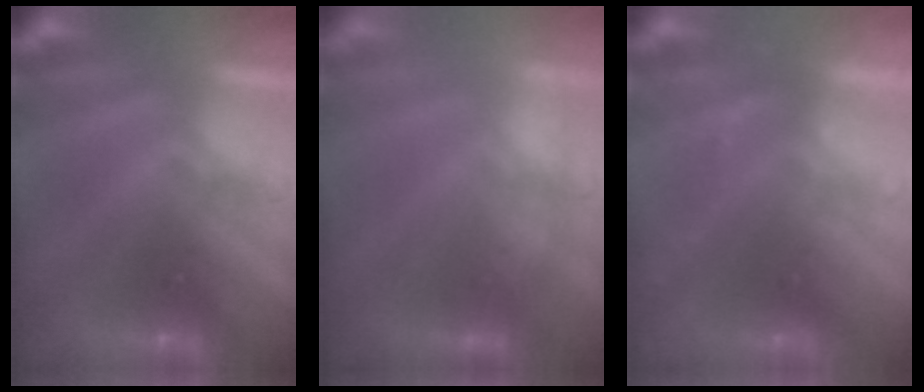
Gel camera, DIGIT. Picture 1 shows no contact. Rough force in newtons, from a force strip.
{"total": 2.7}
{"total": 2.2}